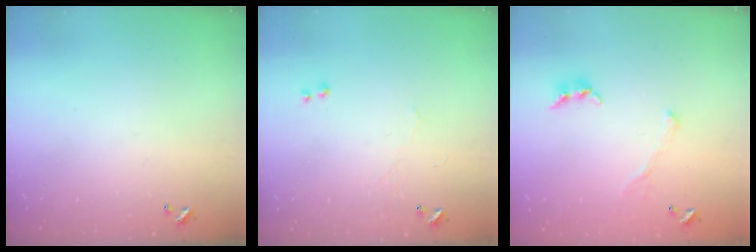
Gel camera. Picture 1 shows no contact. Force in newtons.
{"total": 1.3, "press": 1.1, "slide": 0.5}
{"total": 3.3, "press": 3.3, "slide": 0.6}